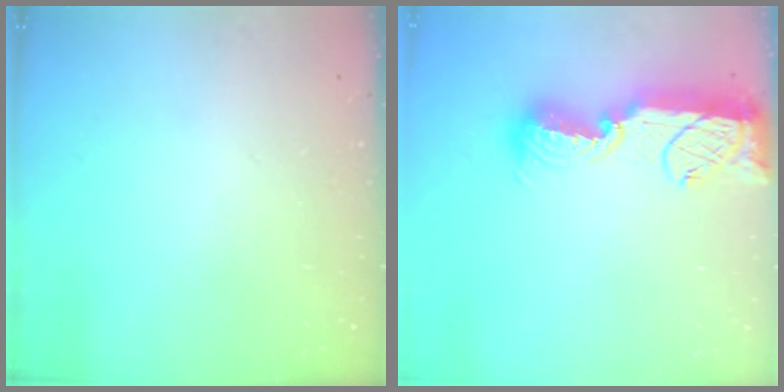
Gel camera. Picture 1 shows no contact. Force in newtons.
{"total": 16.5, "press": 16.4, "slide": 1.6}